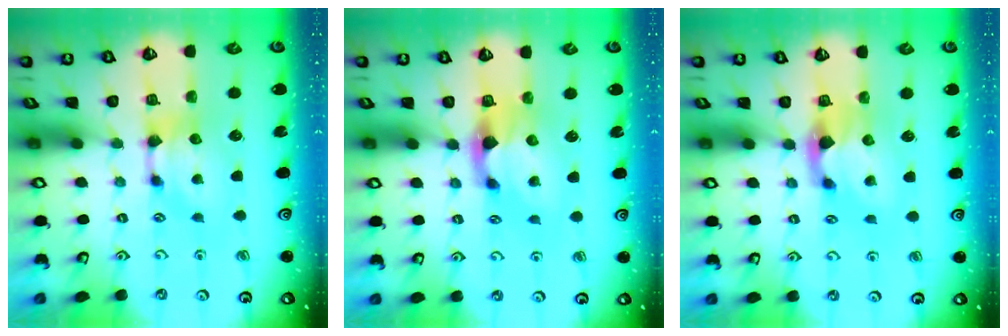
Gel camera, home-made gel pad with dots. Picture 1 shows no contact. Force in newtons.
{"total": 2.2, "press": 1.7, "slide": 1.4}
{"total": 2.2, "press": 1.8, "slide": 1.2}